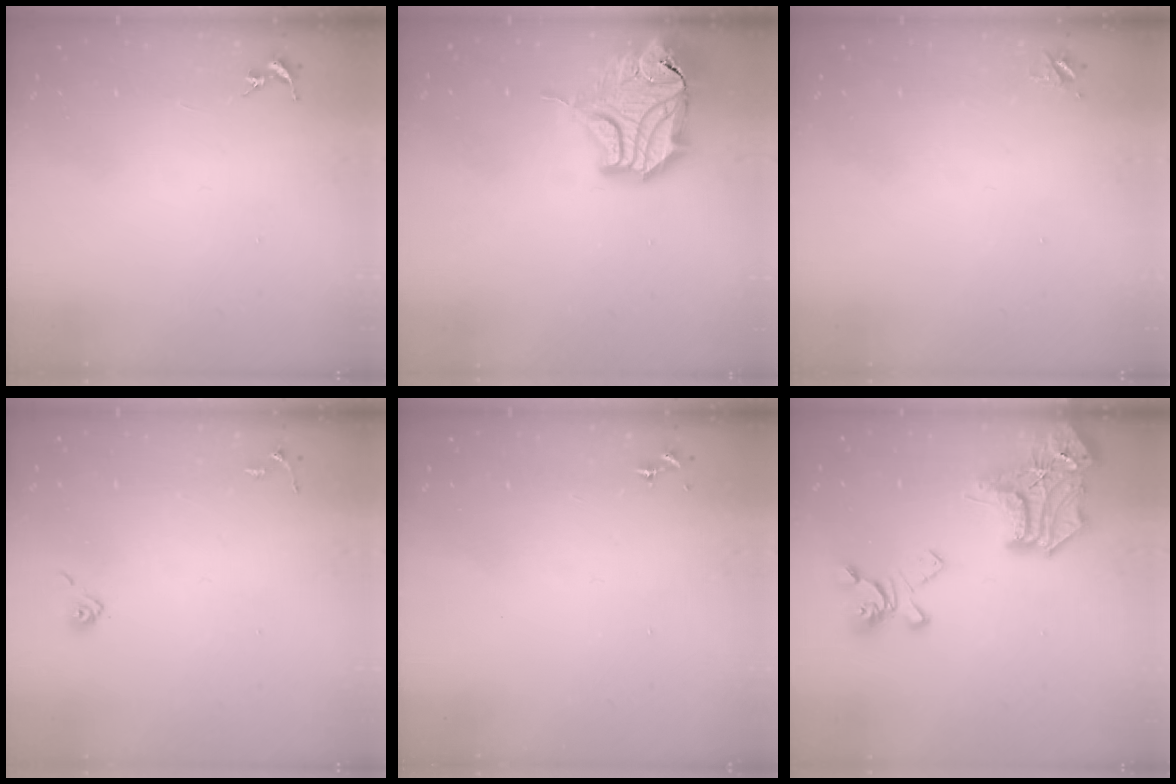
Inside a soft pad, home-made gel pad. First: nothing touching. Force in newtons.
{"total": 20.0, "press": 19.8, "slide": 2.7}
{"total": 3.7, "press": 3.6, "slide": 0.5}
{"total": 3.3, "press": 3.3, "slide": 0.4}
{"total": 0.0}
{"total": 24.6, "press": 24.6, "slide": 0.7}